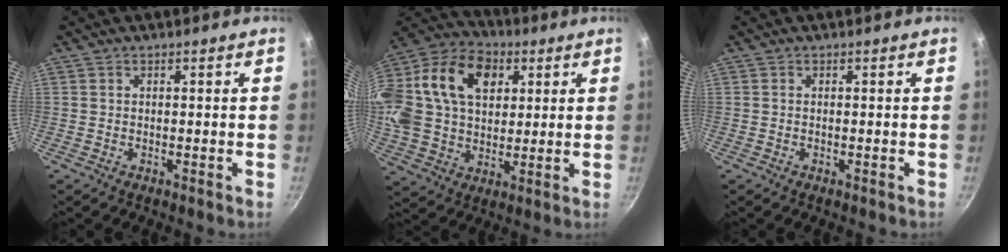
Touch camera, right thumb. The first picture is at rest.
{"total": 27.9, "force": [8.6, 19.7, 17.8], "torque": [-0.364, 0.026, 0.144]}
{"total": 0.0}